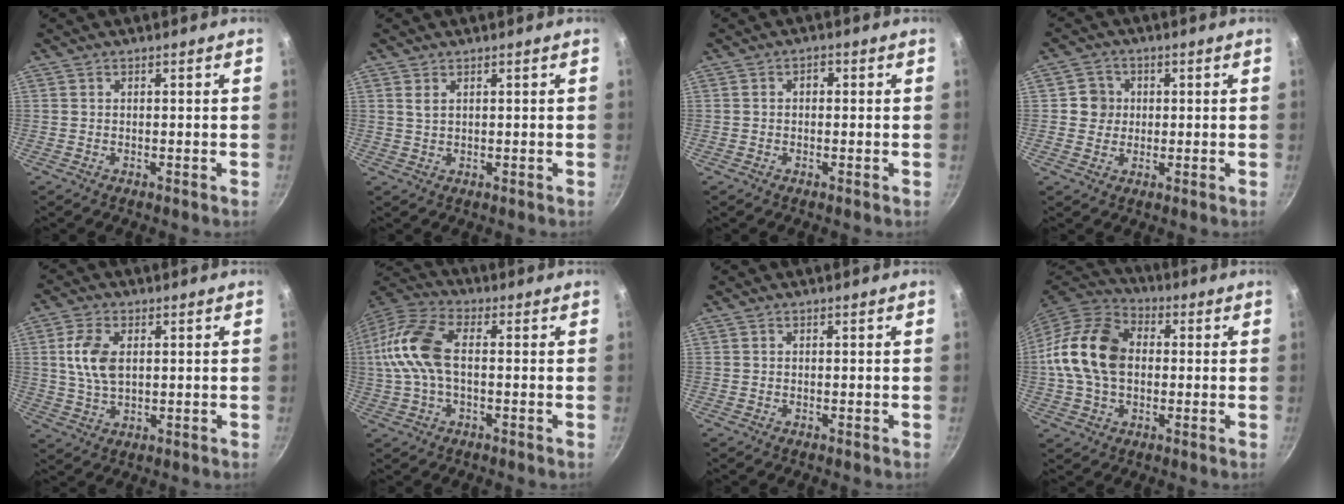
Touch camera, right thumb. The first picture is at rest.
{"total": 1.5, "force": [0.8, 0.7, 1.0], "torque": [-0.020, -0.004, 0.017]}
{"total": 1.5, "force": [0.0, 1.2, 1.0], "torque": [-0.014, 0.007, -0.003]}
{"total": 4.5, "force": [0.4, 4.4, 1.0], "torque": [0.018, 0.003, 0.000]}
{"total": 8.0, "force": [1.6, 4.6, 6.3], "torque": [-0.118, -0.001, 0.031]}
{"total": 13.3, "force": [0.5, 7.2, 11.1], "torque": [-0.232, 0.030, -0.008]}
{"total": 0.0}
{"total": 17.0, "force": [0.6, 12.1, 11.9], "torque": [-0.207, 0.029, -0.004]}